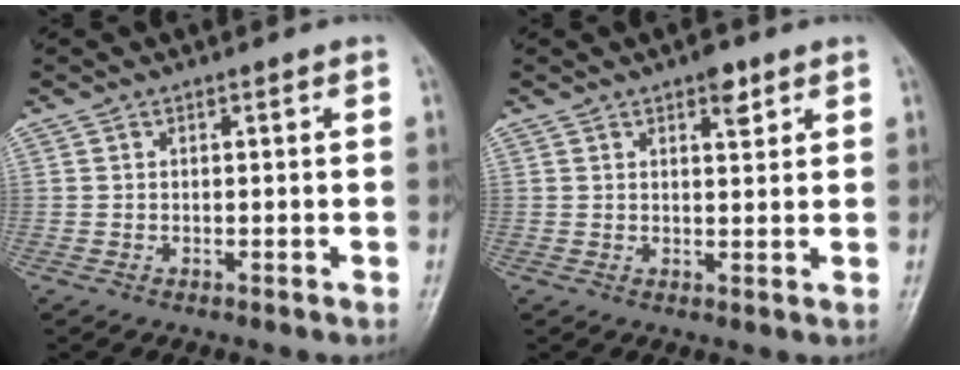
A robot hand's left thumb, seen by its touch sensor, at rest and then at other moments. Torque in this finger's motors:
{"motor_torque": [0.90, -0.03, 0.42, -0.22, 0.01]}